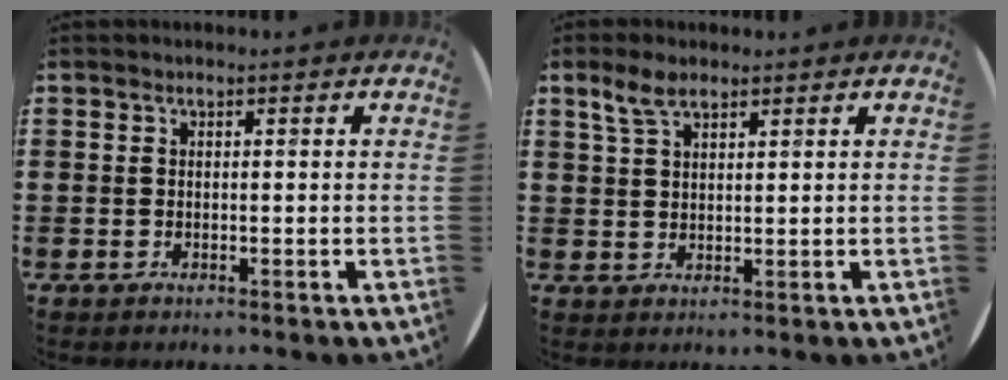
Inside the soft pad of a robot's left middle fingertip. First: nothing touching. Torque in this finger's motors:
{"motor_torque": [-0.01, -0.01, 0.26, 0.08]}